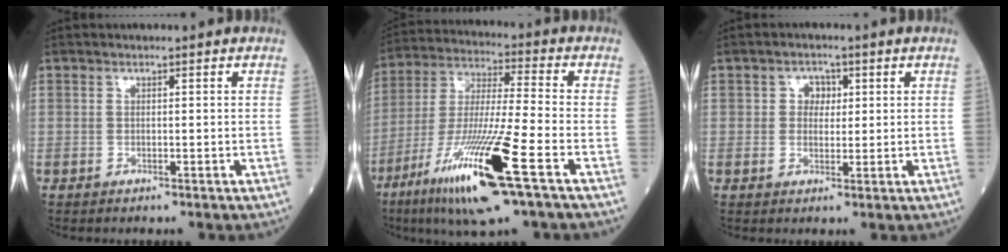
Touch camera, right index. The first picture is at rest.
{"total": 18.7, "force": [-8.9, 0.6, 16.4], "torque": [-0.340, -0.041, -0.165]}
{"total": 2.7, "force": [0.7, 2.1, 1.5], "torque": [-0.019, 0.006, 0.010]}